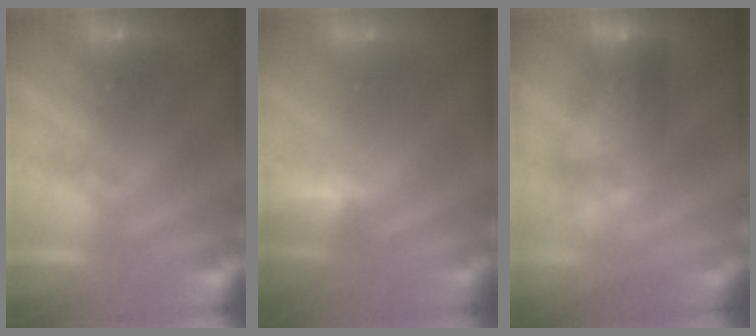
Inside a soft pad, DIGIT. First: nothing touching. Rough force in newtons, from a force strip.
{"total": 2.9}
{"total": 6.7}